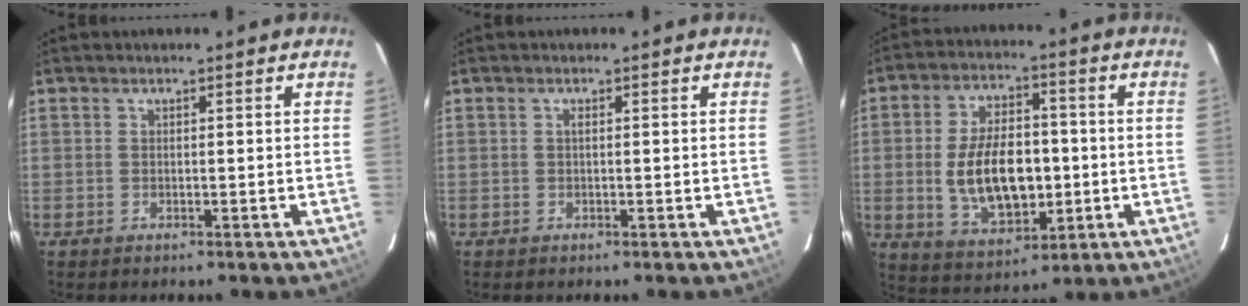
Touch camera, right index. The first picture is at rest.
{"total": 0.5, "force": [0.1, 0.0, 0.5], "torque": [-0.009, 0.003, -0.001]}
{"total": 14.3, "force": [-1.3, 7.9, 11.8], "torque": [-0.229, 0.002, -0.005]}